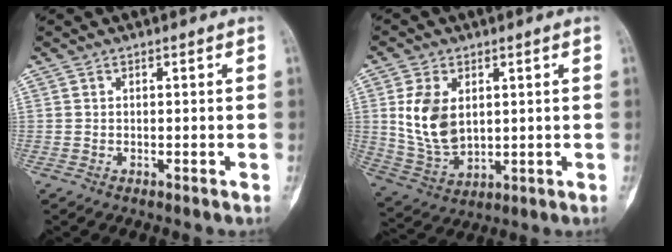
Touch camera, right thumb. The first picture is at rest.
{"total": 10.9, "force": [2.3, 7.0, 8.0], "torque": [-0.144, -0.013, 0.060]}